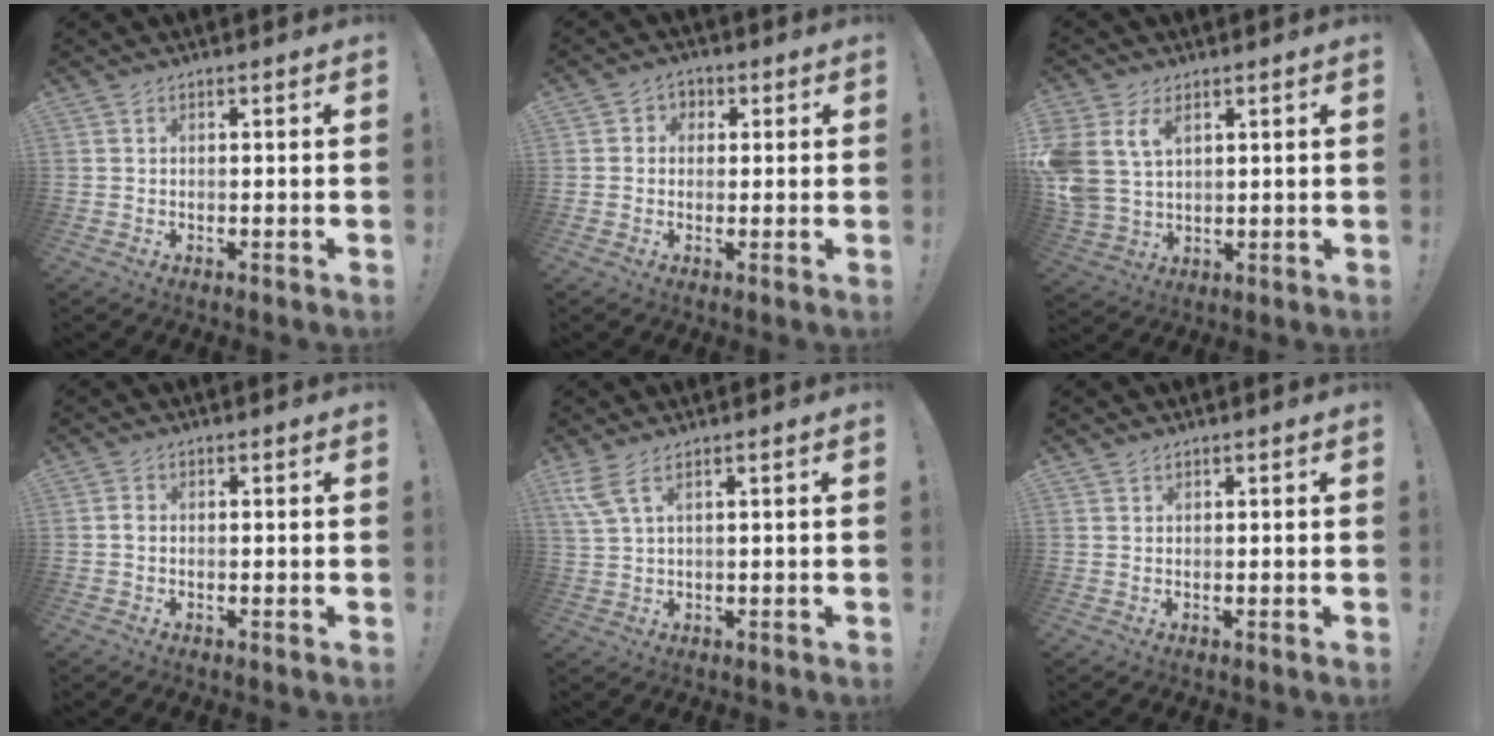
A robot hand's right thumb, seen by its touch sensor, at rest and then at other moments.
{"total": 3.4, "force": [-0.3, 3.2, 1.2], "torque": [-0.012, 0.006, -0.007]}
{"total": 9.6, "force": [4.3, 6.5, 5.6], "torque": [-0.127, -0.013, 0.086]}
{"total": 0.9, "force": [-0.1, 0.7, 0.5], "torque": [-0.009, 0.003, -0.002]}
{"total": 4.9, "force": [2.7, 0.9, 4.0], "torque": [-0.084, -0.005, 0.051]}
{"total": 0.6, "force": [0.5, 0.2, 0.0], "torque": [0.001, -0.001, 0.011]}